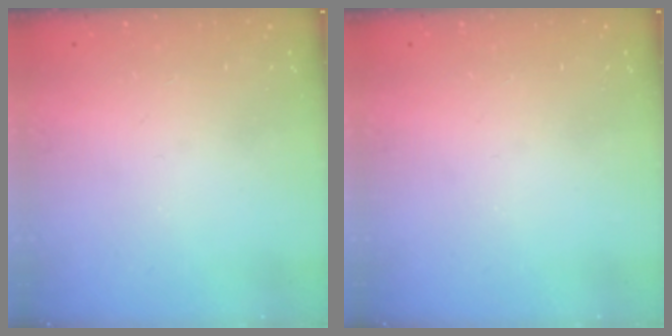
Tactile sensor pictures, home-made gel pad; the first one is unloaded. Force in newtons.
{"total": 0.0}